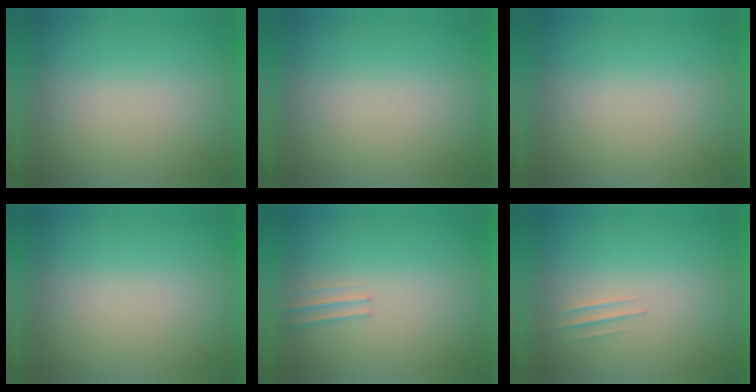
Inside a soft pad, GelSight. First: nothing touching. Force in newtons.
{"total": 0.0}
{"total": 0.0}
{"total": 0.0}
{"total": 1.2}
{"total": 1.0}